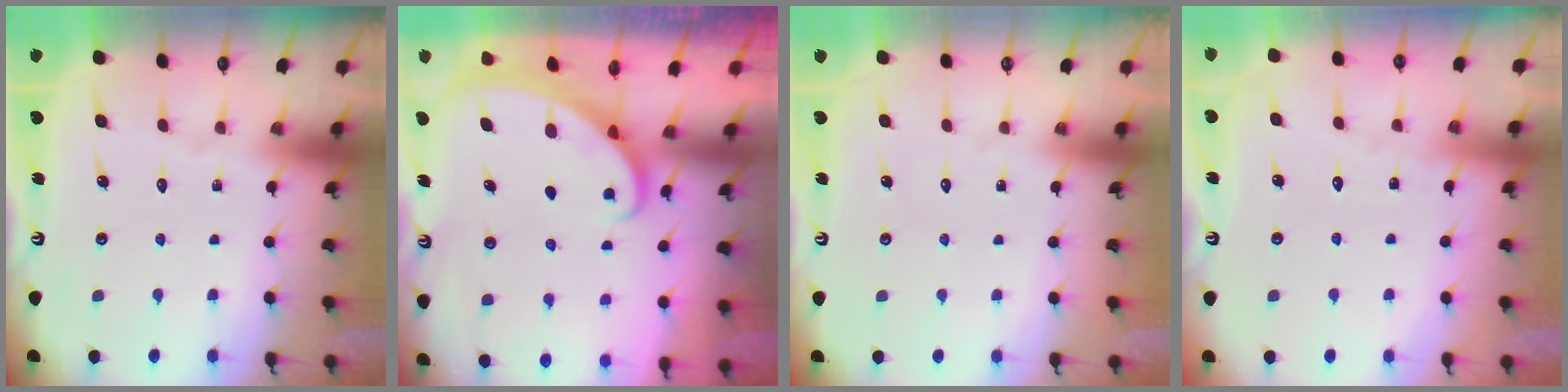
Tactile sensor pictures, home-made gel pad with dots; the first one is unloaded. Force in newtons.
{"total": 1.7, "press": 1.6, "slide": 0.0}
{"total": 0.0}
{"total": 3.2, "press": 3.2, "slide": 0.3}